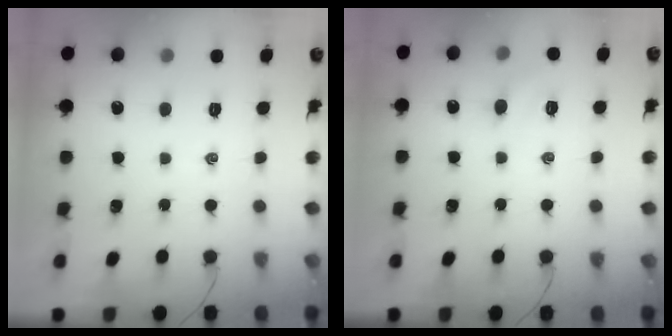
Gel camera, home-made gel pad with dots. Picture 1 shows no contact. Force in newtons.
{"total": 3.5, "press": 3.3, "slide": 1.2}